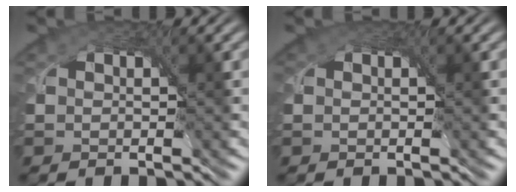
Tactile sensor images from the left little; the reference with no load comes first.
{"total": 0.5, "force": [0.3, 0.4, 0.3], "torque": [-0.007, 0.001, 0.003]}